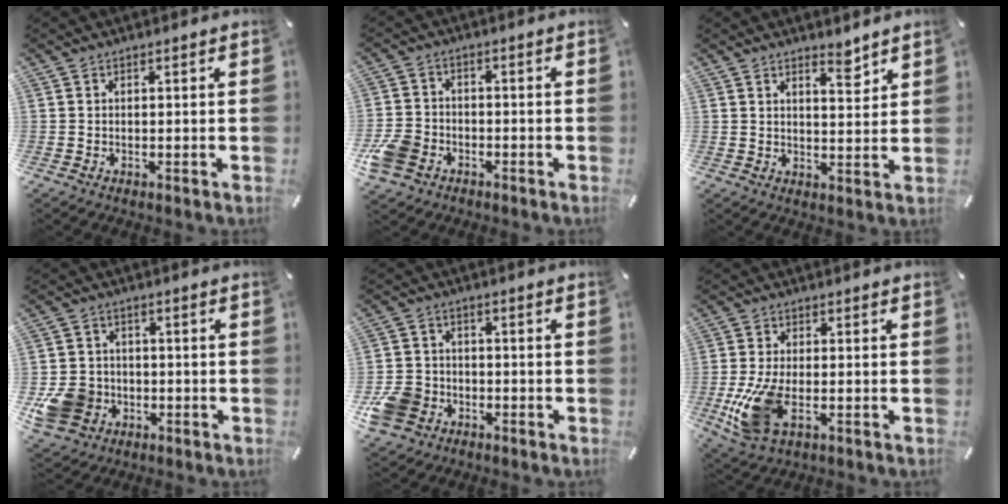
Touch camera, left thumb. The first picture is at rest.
{"total": 7.9, "force": [-3.9, 6.2, 3.2], "torque": [-0.077, 0.025, -0.073]}
{"total": 4.5, "force": [3.8, 1.4, 2.1], "torque": [-0.017, -0.032, 0.062]}
{"total": 10.0, "force": [-2.9, 8.7, 4.1], "torque": [-0.090, 0.023, -0.053]}
{"total": 9.1, "force": [-4.0, 7.4, 3.5], "torque": [-0.089, 0.033, -0.075]}
{"total": 11.9, "force": [-2.8, 6.2, 9.7], "torque": [-0.221, -0.015, -0.047]}